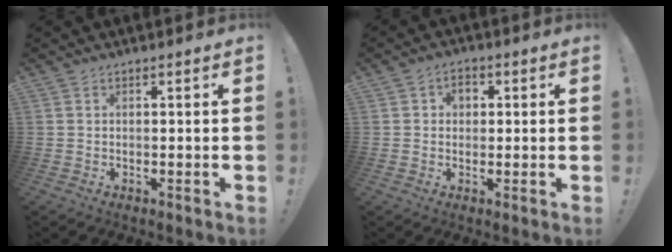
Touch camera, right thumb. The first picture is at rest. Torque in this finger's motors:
{"motor_torque": [-0.36, 0.37, 0.00, 0.00, 0.00]}